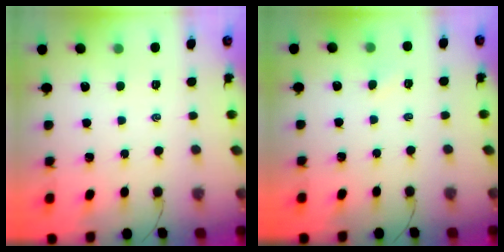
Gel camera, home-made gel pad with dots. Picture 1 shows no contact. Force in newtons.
{"total": 2.5, "press": 2.3, "slide": 0.8}